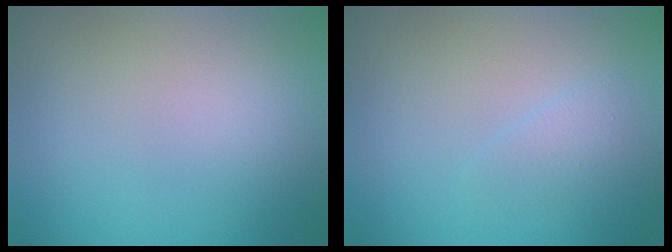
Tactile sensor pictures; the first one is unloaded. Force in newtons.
{"total": 1.1, "press": 1.1, "slide": 0.1}